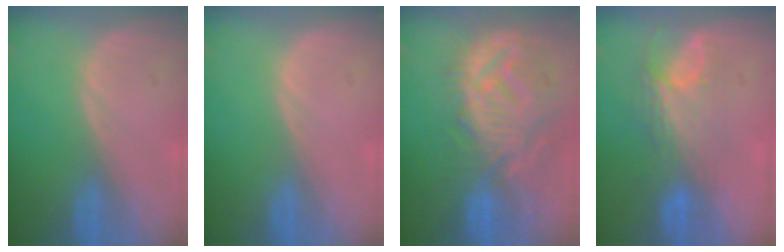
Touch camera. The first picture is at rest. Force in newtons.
{"total": 0.0}
{"total": 12.1, "press": 10.9, "slide": 5.4}
{"total": 7.9, "press": 6.8, "slide": 3.9}